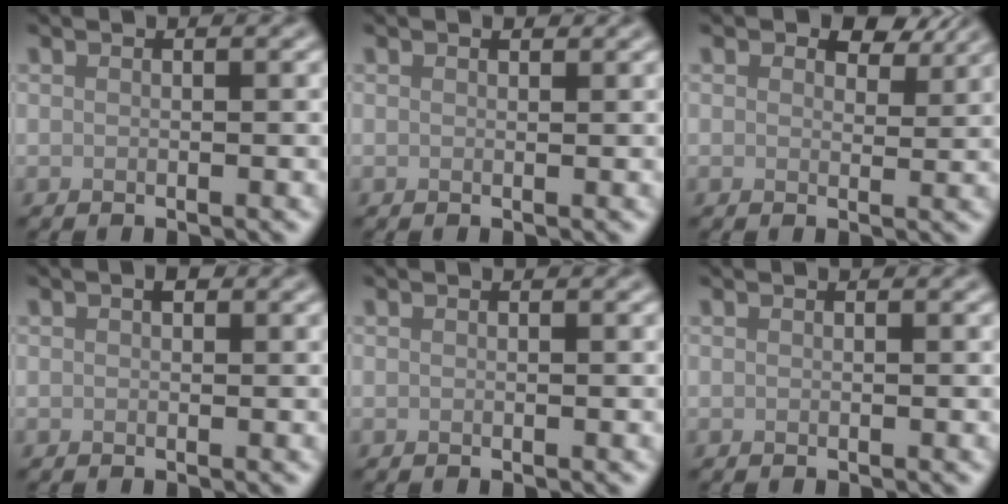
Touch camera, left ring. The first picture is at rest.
{"total": 0.5, "force": [0.4, 0.3, 0.2], "torque": [-0.002, -0.001, 0.005]}
{"total": 3.1, "force": [2.0, 1.7, 1.7], "torque": [-0.027, -0.003, 0.026]}
{"total": 0.8, "force": [0.3, 0.5, 0.6], "torque": [-0.008, 0.001, 0.002]}
{"total": 0.0}
{"total": 0.0}